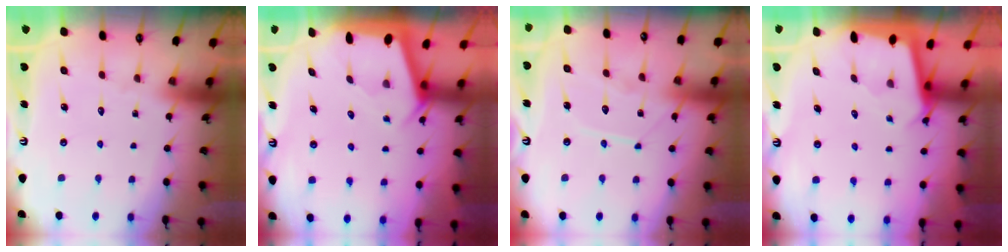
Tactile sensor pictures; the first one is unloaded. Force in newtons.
{"total": 2.1, "press": 2.1, "slide": 0.3}
{"total": 8.7, "press": 8.7, "slide": 0.5}
{"total": 2.5, "press": 2.5, "slide": 0.1}